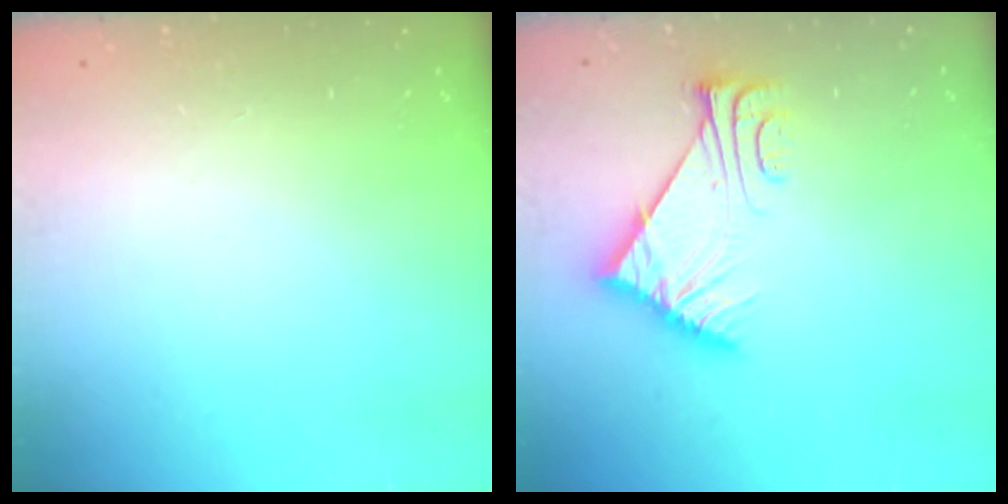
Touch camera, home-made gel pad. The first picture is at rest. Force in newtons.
{"total": 7.6, "press": 7.6, "slide": 0.9}